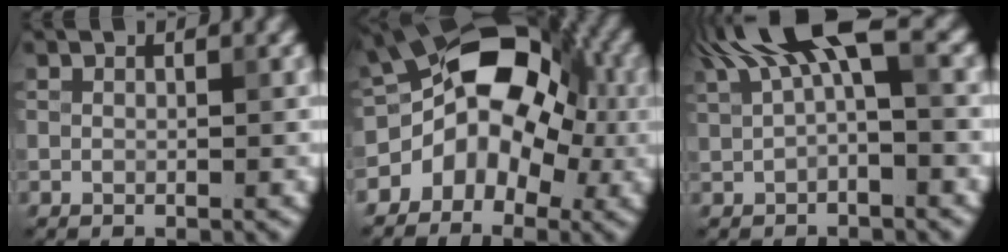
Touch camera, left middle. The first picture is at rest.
{"total": 8.9, "force": [-1.2, 6.4, 6.2], "torque": [-0.069, 0.011, -0.037]}
{"total": 6.7, "force": [3.0, 2.2, 5.6], "torque": [-0.100, 0.015, 0.047]}